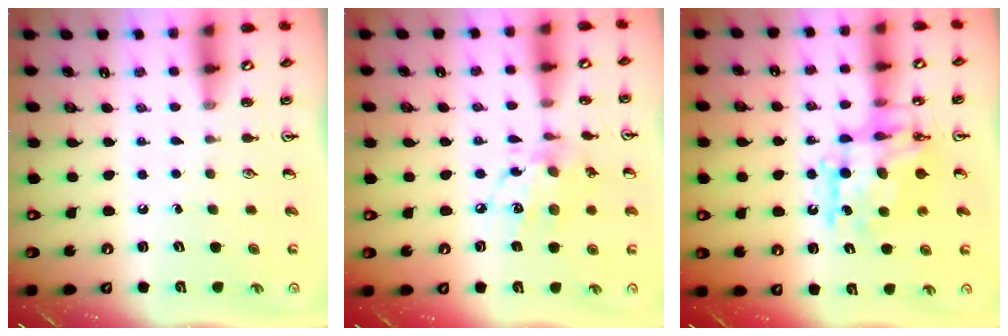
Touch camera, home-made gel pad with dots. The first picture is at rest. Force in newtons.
{"total": 10.4, "press": 10.4, "slide": 0.6}
{"total": 11.7, "press": 11.6, "slide": 0.5}